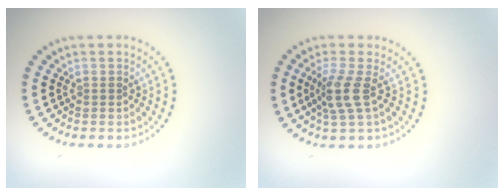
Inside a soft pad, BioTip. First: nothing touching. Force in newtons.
{"total": 2.7, "press": 2.0, "slide": 1.8}